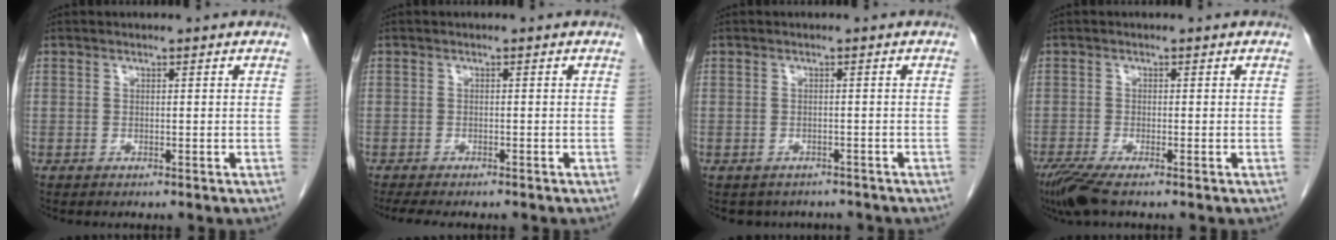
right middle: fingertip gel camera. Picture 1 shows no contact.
{"total": 6.1, "force": [-5.2, 1.6, 2.8], "torque": [-0.040, -0.012, -0.074]}
{"total": 4.7, "force": [-4.2, 2.3, 0.3], "torque": [-0.004, 0.005, -0.046]}
{"total": 4.1, "force": [-2.9, 0.4, 2.9], "torque": [-0.060, -0.013, -0.058]}